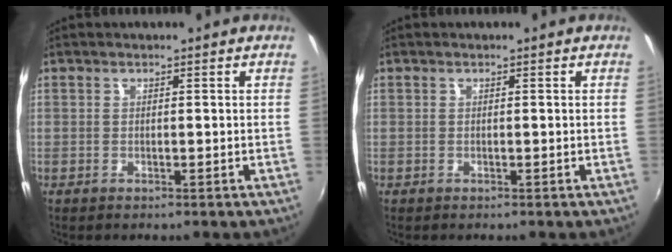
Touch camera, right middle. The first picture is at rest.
{"total": 0.0}